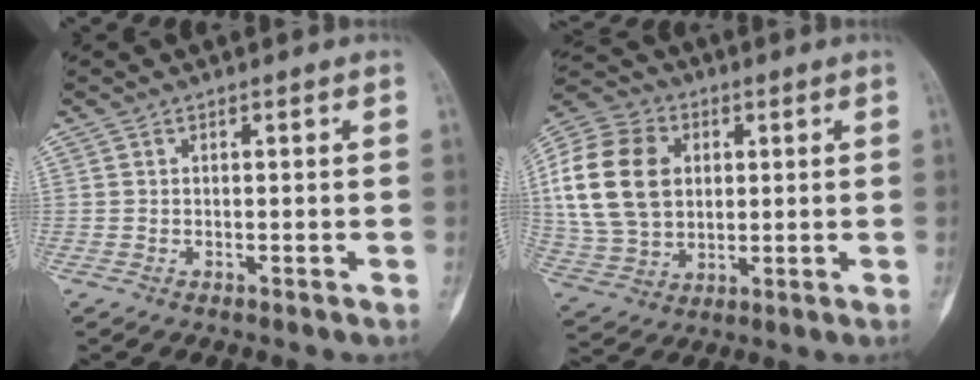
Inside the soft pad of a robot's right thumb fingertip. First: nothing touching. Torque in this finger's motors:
{"motor_torque": [0.45, 1.35, 1.22, -0.48, 0.16]}